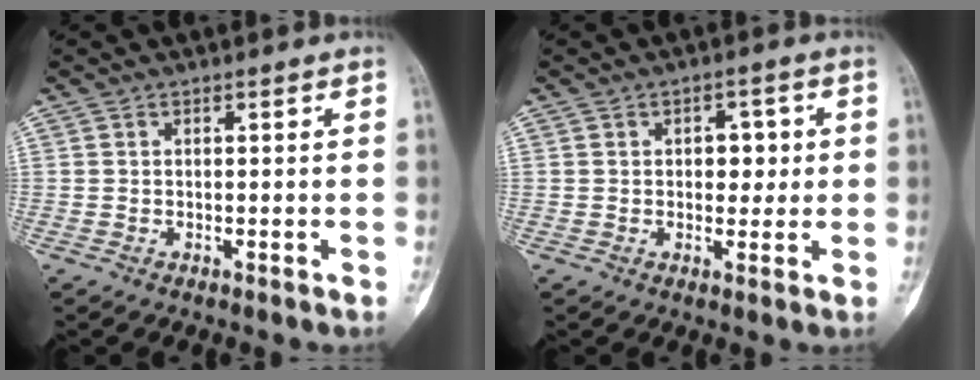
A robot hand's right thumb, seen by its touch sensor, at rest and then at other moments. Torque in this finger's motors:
{"motor_torque": [0.50, 0.43, 0.23, -0.36, 0.15]}